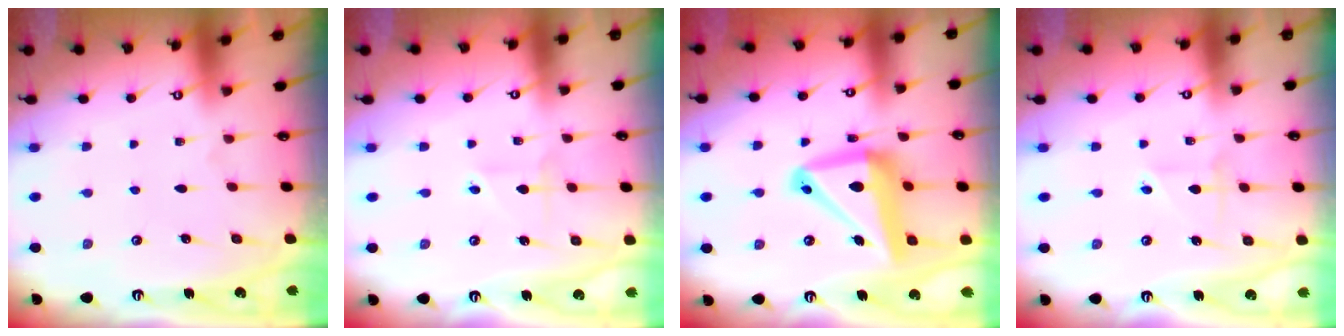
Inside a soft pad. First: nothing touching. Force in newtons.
{"total": 2.7, "press": 2.6, "slide": 0.3}
{"total": 16.6, "press": 16.4, "slide": 2.1}
{"total": 2.6, "press": 2.6, "slide": 0.3}